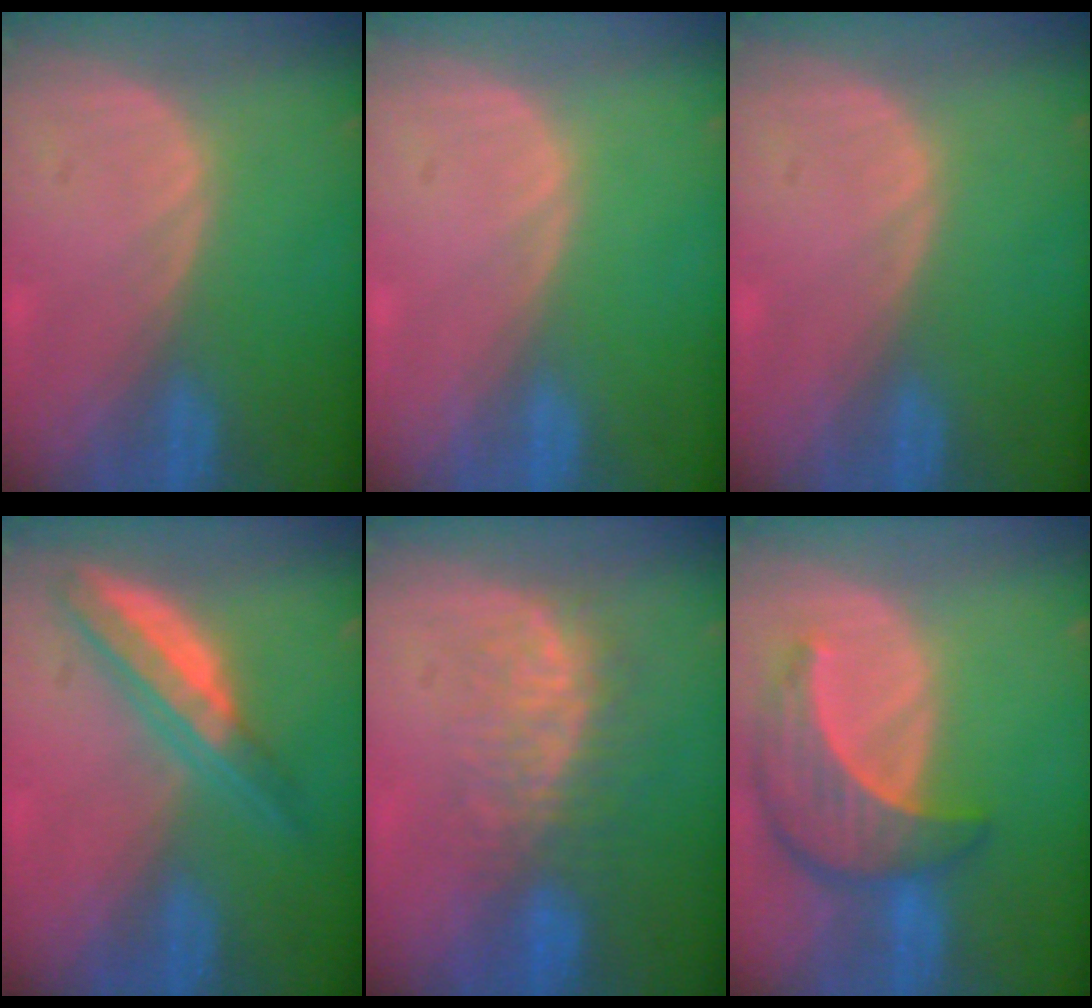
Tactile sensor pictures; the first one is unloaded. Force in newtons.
{"total": 0.0}
{"total": 0.0}
{"total": 6.4, "press": 5.6, "slide": 3.1}
{"total": 7.6, "press": 7.1, "slide": 2.8}
{"total": 8.6, "press": 7.8, "slide": 3.8}